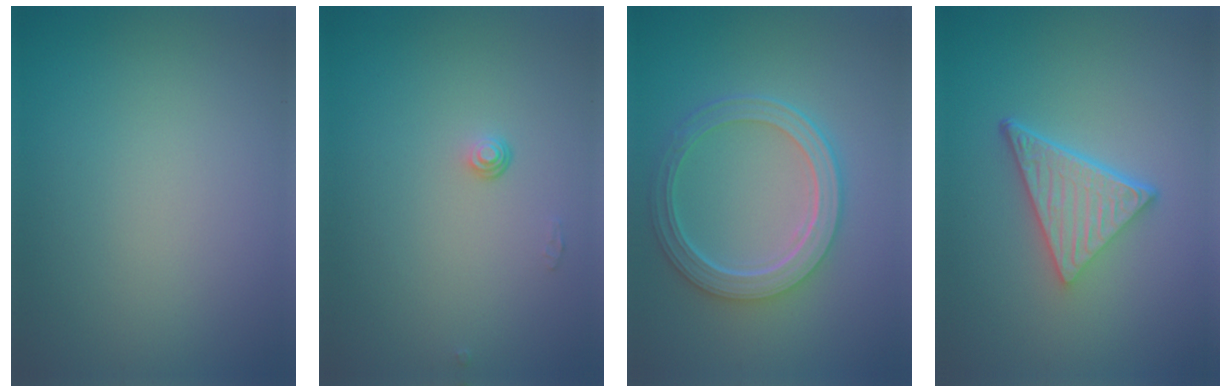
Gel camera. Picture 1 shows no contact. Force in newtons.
{"total": 0.8, "press": 0.5, "slide": 0.6}
{"total": 5.6, "press": 4.1, "slide": 3.8}
{"total": 5.1, "press": 3.6, "slide": 3.7}